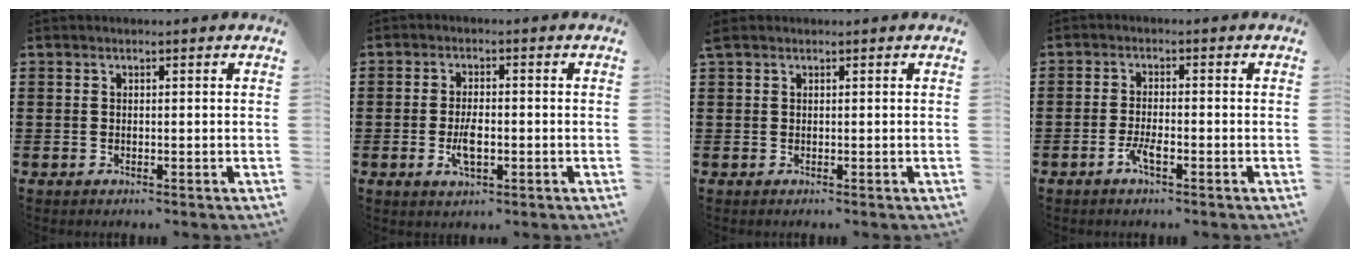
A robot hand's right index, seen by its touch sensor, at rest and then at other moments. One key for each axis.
{"total": 4.1, "fx": -0.9, "fy": 1.7, "fz": 3.6, "tx": -0.078, "ty": 0.000, "tz": -0.019}
{"total": 0.7, "fx": 0.5, "fy": 0.5, "fz": 0.1, "tx": -0.005, "ty": 0.006, "tz": 0.009}
{"total": 2.6, "fx": -1.5, "fy": 0.6, "fz": 2.1, "tx": -0.050, "ty": -0.001, "tz": -0.032}